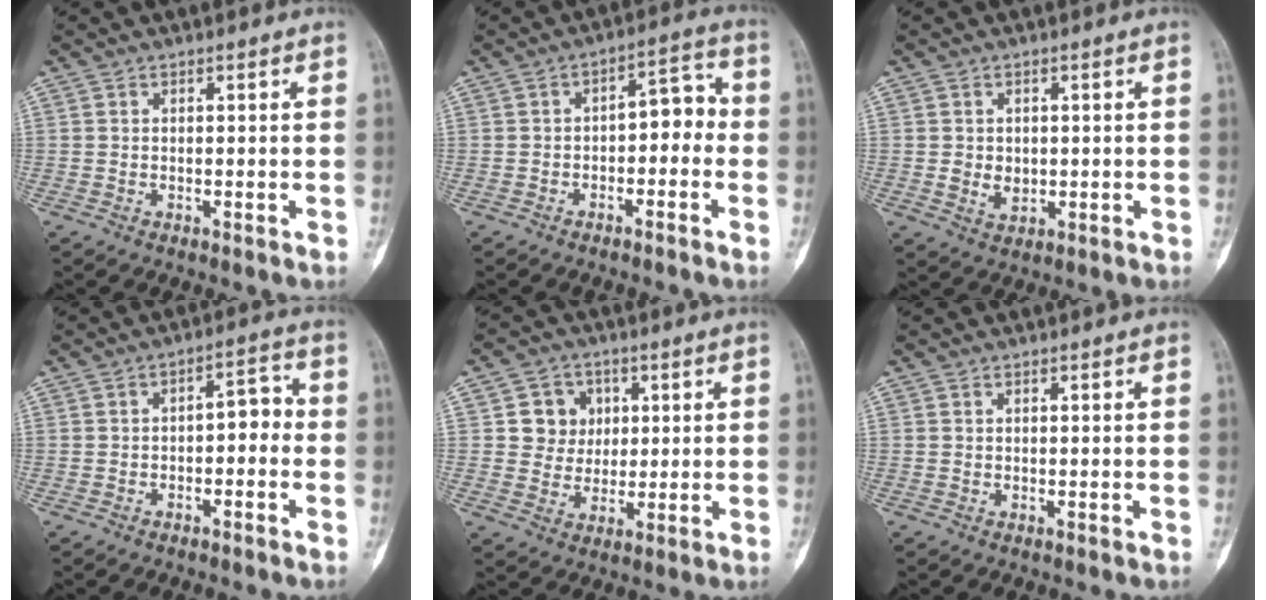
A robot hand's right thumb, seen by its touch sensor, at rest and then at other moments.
{"total": 6.6, "force": [-1.4, 3.8, 5.2], "torque": [-0.050, 0.041, -0.031]}
{"total": 3.6, "force": [0.0, 2.9, 2.1], "torque": [-0.022, -0.003, 0.010]}
{"total": 5.0, "force": [-1.2, 2.6, 4.1], "torque": [-0.041, 0.034, -0.025]}
{"total": 7.3, "force": [1.8, 6.8, 1.9], "torque": [0.008, 0.001, 0.030]}
{"total": 0.0}